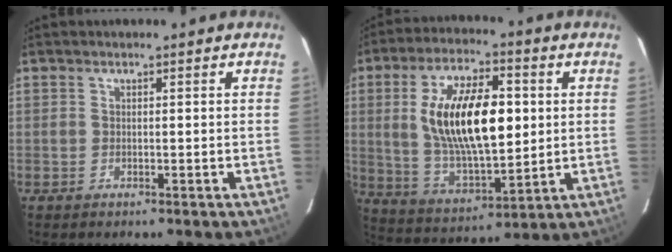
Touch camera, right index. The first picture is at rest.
{"total": 19.5, "force": [2.7, 8.4, 17.3], "torque": [-0.320, 0.006, 0.062]}